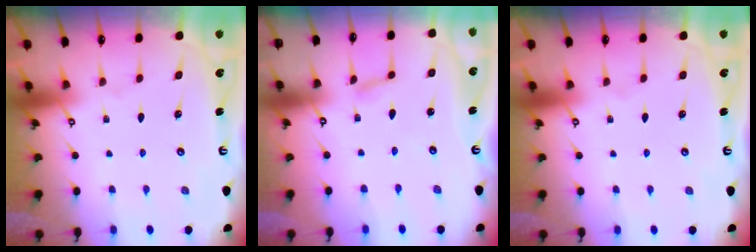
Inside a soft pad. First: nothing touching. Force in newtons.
{"total": 1.8, "press": 1.7, "slide": 0.1}
{"total": 0.0}